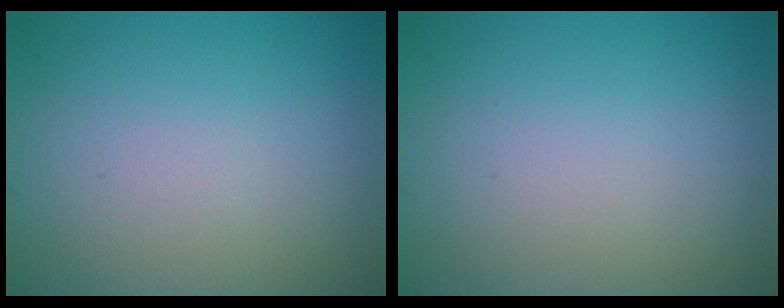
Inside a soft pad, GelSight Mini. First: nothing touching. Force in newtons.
{"total": 0.0}